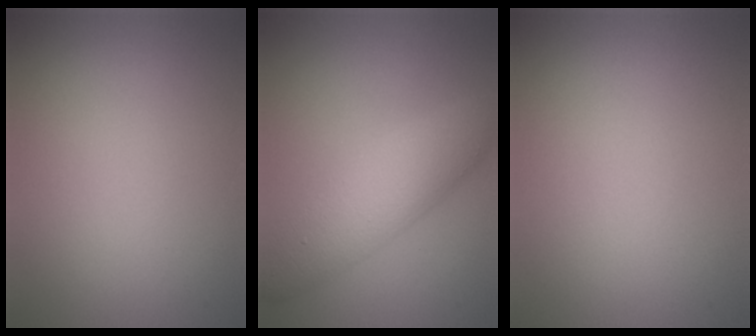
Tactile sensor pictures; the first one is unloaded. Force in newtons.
{"total": 5.8, "press": 5.8, "slide": 0.2}
{"total": 0.0}